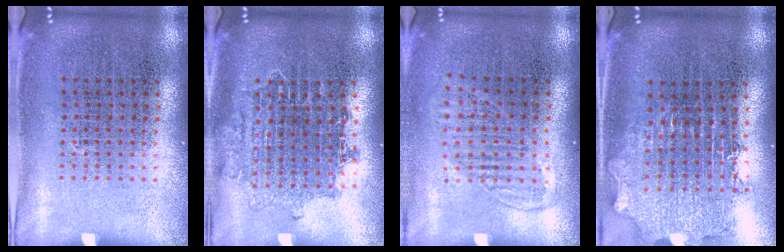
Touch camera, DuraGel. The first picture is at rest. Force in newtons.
{"total": 1.5, "press": 1.2, "slide": 0.8}
{"total": 1.3, "press": 1.2, "slide": 0.6}
{"total": 1.9, "press": 1.5, "slide": 1.2}